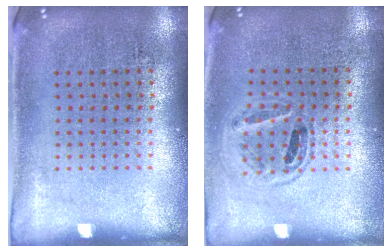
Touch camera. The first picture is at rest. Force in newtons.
{"total": 0.9, "press": 0.8, "slide": 0.3}